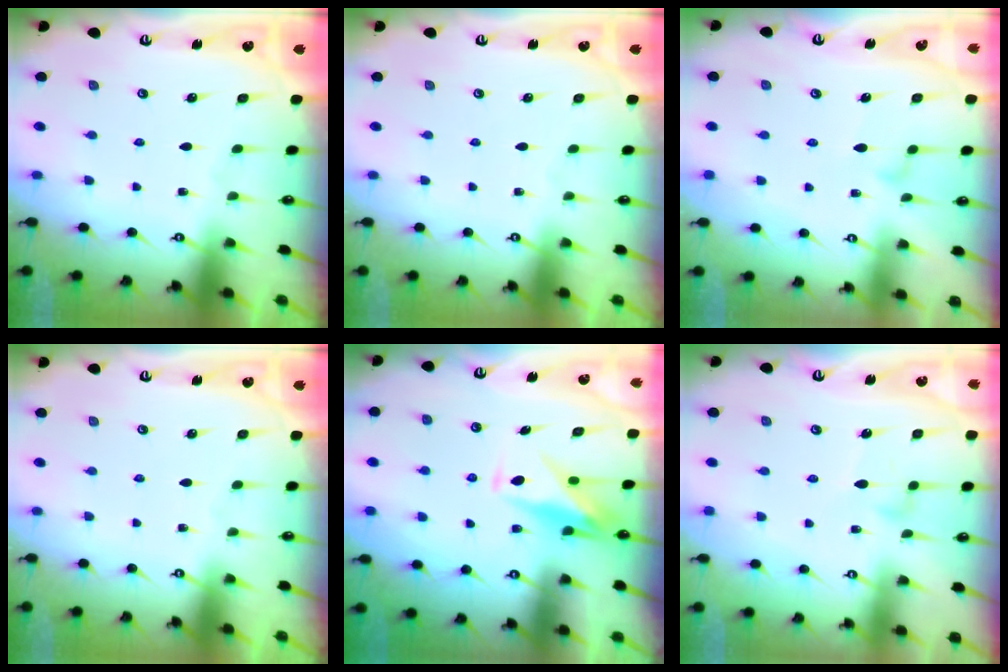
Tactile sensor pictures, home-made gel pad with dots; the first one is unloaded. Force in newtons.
{"total": 0.0}
{"total": 6.9, "press": 6.9, "slide": 0.4}
{"total": 0.0}
{"total": 9.8, "press": 9.8, "slide": 0.6}
{"total": 3.3, "press": 3.3, "slide": 0.2}